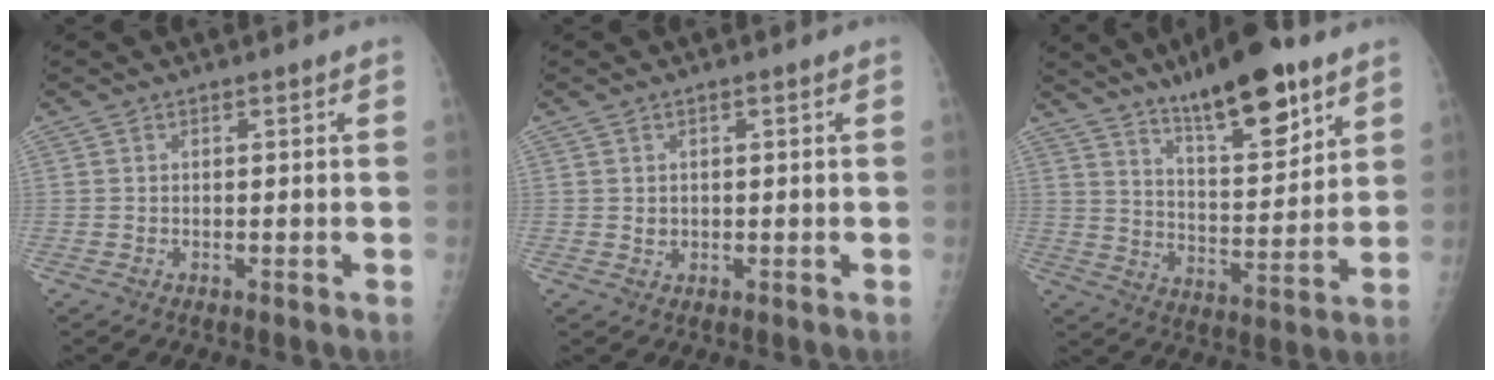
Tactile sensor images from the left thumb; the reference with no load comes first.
{"total": 1.2, "force": [0.2, 1.1, 0.6], "torque": [-0.006, -0.001, 0.007]}
{"total": 16.4, "force": [10.7, 4.9, 11.4], "torque": [-0.149, -0.063, 0.178]}